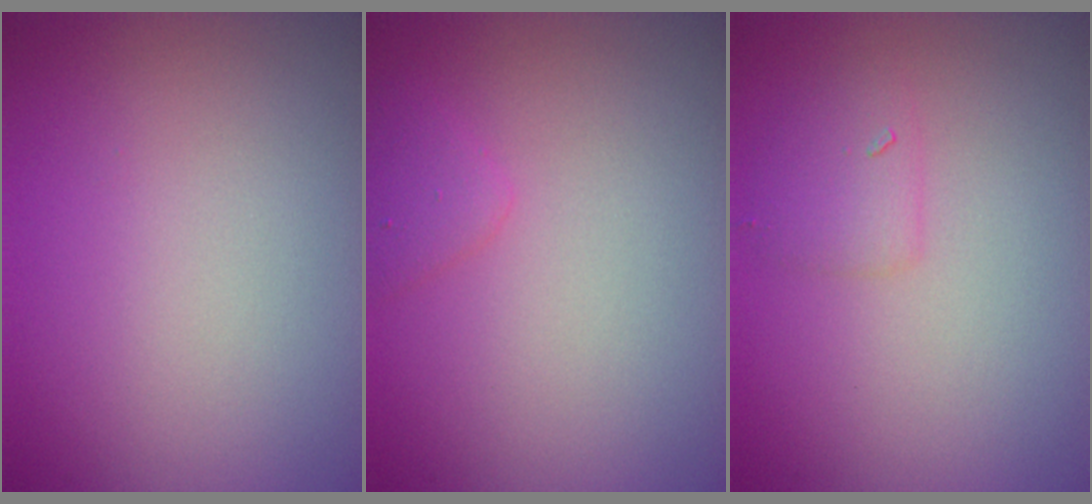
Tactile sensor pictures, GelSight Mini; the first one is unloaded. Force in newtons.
{"total": 1.4, "press": 1.4, "slide": 0.1}
{"total": 1.5, "press": 1.5, "slide": 0.1}